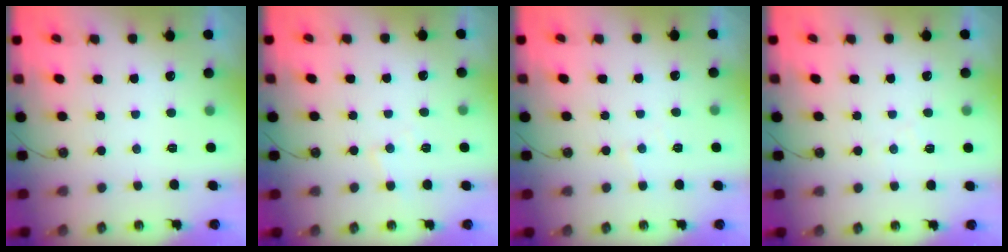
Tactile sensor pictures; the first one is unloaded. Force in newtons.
{"total": 4.9, "press": 4.8, "slide": 0.6}
{"total": 4.0, "press": 3.9, "slide": 0.6}
{"total": 4.7, "press": 4.7, "slide": 0.7}